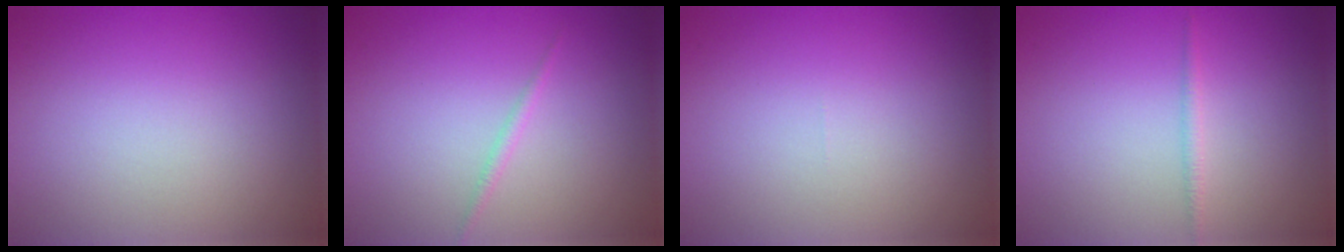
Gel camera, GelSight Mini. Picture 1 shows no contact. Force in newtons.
{"total": 0.8, "press": 0.8, "slide": 0.1}
{"total": 0.0}
{"total": 0.9, "press": 0.9, "slide": 0.0}